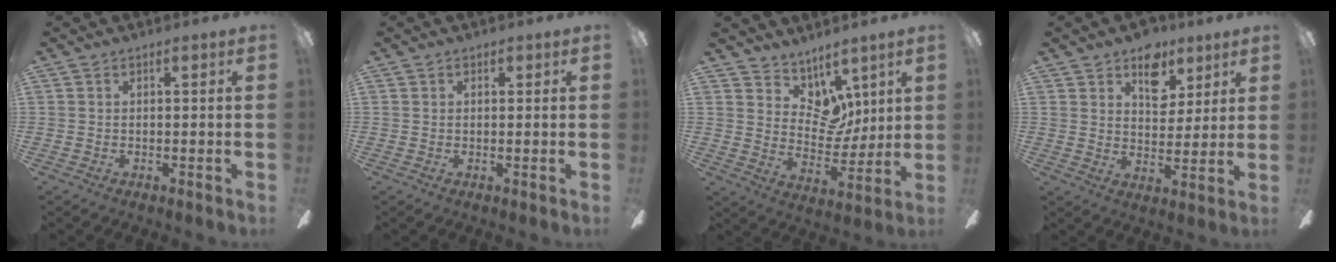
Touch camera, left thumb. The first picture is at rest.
{"total": 0.8, "force": [0.5, 0.6, 0.1], "torque": [-0.002, 0.003, 0.009]}
{"total": 9.2, "force": [5.8, 6.5, 3.0], "torque": [-0.040, -0.053, 0.115]}
{"total": 9.9, "force": [6.0, 6.5, 4.6], "torque": [-0.046, -0.029, 0.104]}